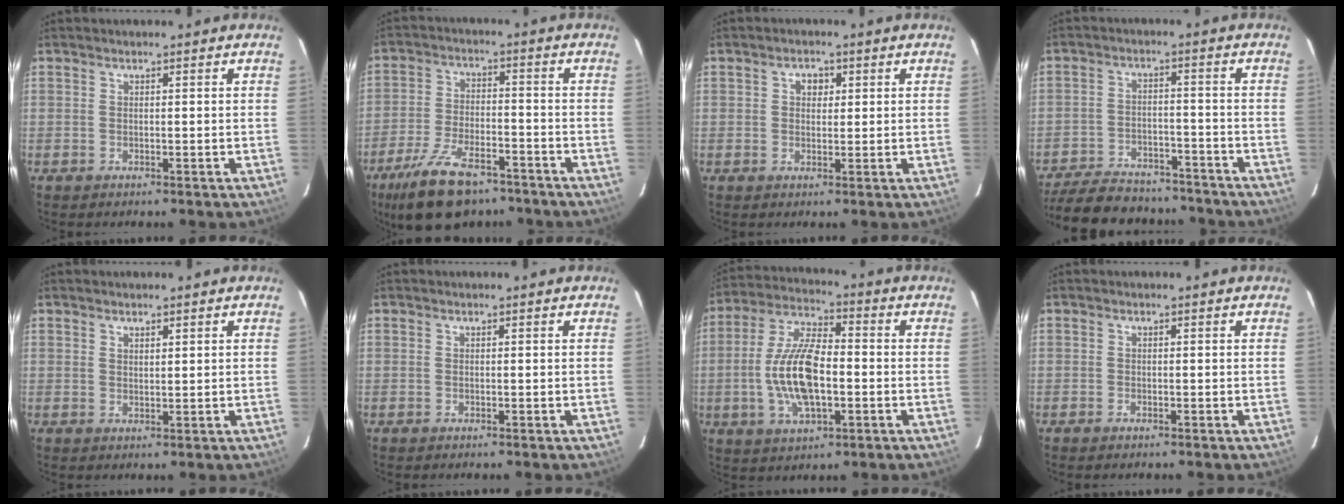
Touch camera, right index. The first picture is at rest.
{"total": 15.1, "force": [-10.7, 6.5, 8.5], "torque": [-0.185, -0.019, -0.183]}
{"total": 2.5, "force": [0.7, 2.1, 1.2], "torque": [-0.015, 0.009, 0.011]}
{"total": 21.6, "force": [-18.2, 7.9, 8.4], "torque": [-0.193, 0.009, -0.256]}
{"total": 1.4, "force": [1.1, 0.5, 0.7], "torque": [-0.011, 0.001, 0.019]}
{"total": 0.0}
{"total": 14.2, "force": [-2.4, 5.9, 12.7], "torque": [-0.264, 0.003, -0.044]}
{"total": 0.6, "force": [-0.5, 0.2, 0.2], "torque": [-0.003, 0.000, -0.012]}